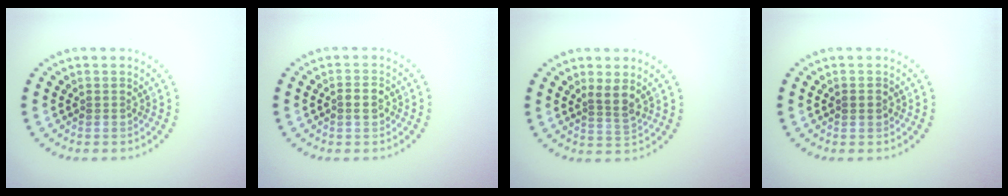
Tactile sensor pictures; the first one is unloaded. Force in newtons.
{"total": 1.6, "press": 1.6, "slide": 0.3}
{"total": 2.1, "press": 1.6, "slide": 1.3}
{"total": 1.1, "press": 1.1, "slide": 0.1}